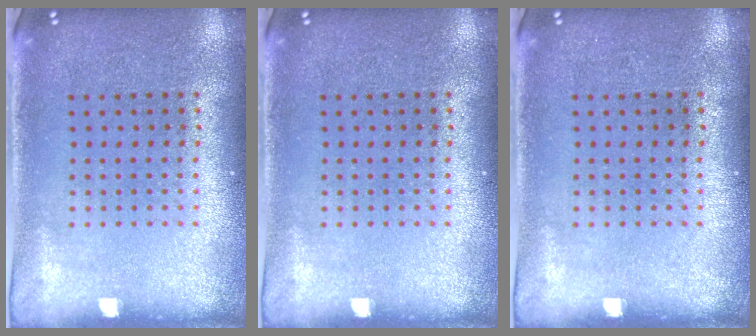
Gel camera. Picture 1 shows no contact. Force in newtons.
{"total": 0.0}
{"total": 0.0}